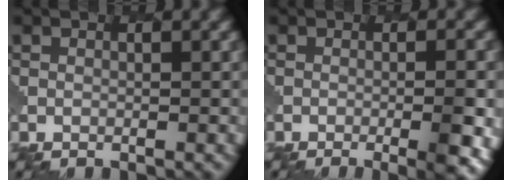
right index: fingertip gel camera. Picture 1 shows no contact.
{"total": 5.4, "force": [-1.6, 1.9, 4.8], "torque": [-0.051, 0.004, -0.012]}